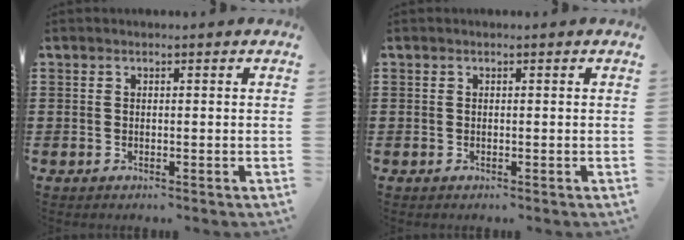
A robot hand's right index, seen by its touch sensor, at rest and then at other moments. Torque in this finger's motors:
{"motor_torque": [0.01, 0.02, 0.00, -0.01]}